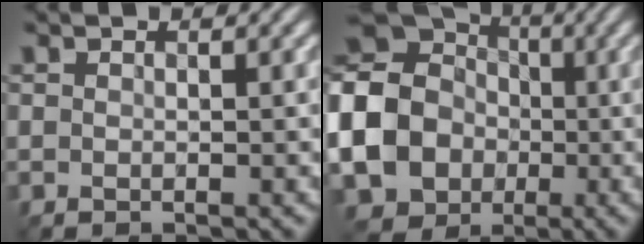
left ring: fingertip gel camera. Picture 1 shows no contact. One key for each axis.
{"total": 22.3, "fx": -3.8, "fy": 20.6, "fz": 7.7, "tx": -0.208, "ty": -0.010, "tz": -0.120}